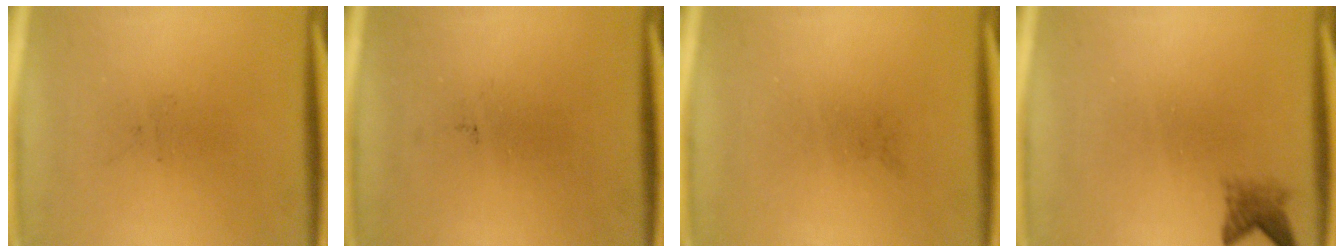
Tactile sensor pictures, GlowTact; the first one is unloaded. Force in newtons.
{"total": 0.0}
{"total": 0.0}
{"total": 2.2}